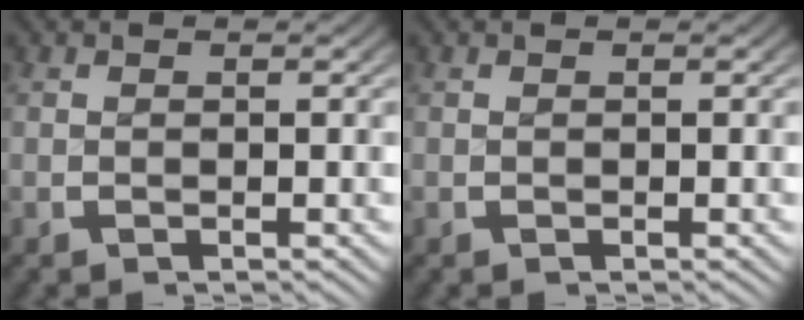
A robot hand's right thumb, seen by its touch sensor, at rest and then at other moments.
{"total": 0.0}